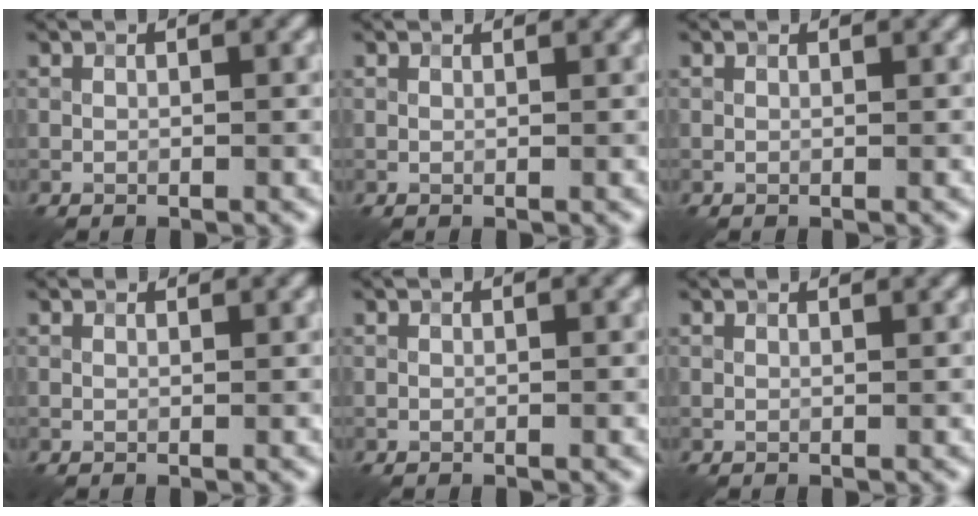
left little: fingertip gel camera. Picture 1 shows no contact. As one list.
[{"total": 1.0, "force": [1.0, 0.2, 0.2], "torque": [-0.009, -0.004, 0.008]}, {"total": 0.6, "force": [0.6, 0.1, 0.1], "torque": [-0.003, -0.002, 0.004]}, {"total": 1.5, "force": [1.4, 0.3, 0.4], "torque": [-0.015, -0.002, 0.012]}, {"total": 0.0}, {"total": 1.5, "force": [1.4, 0.2, 0.5], "torque": [-0.016, -0.001, 0.011]}]